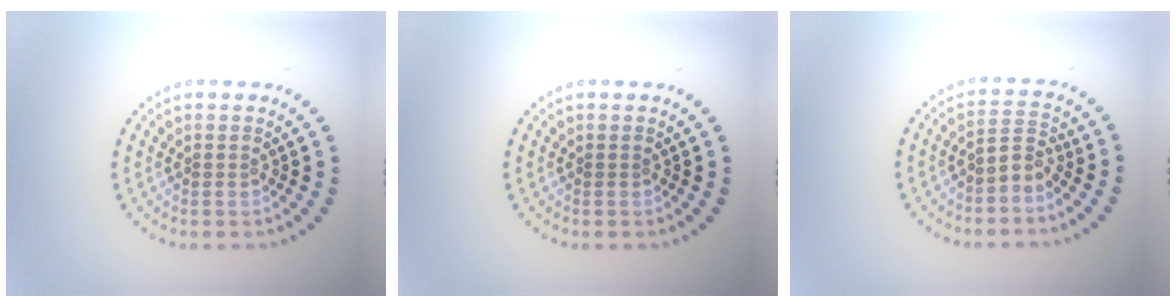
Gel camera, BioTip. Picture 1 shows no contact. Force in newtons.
{"total": 0.0}
{"total": 2.1, "press": 1.4, "slide": 1.6}